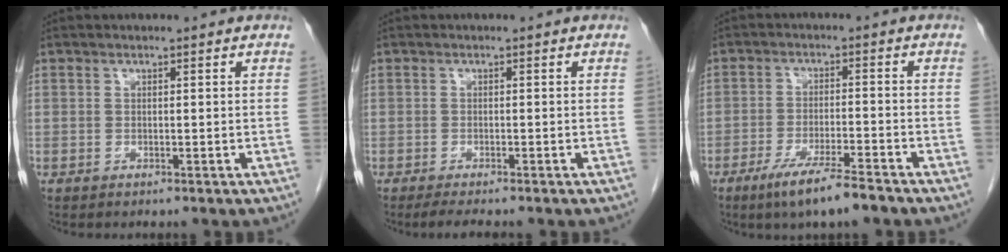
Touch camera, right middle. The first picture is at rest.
{"total": 3.0, "force": [-2.4, 0.3, 1.7], "torque": [-0.031, -0.008, -0.036]}
{"total": 7.9, "force": [-5.6, 0.5, 5.6], "torque": [-0.101, -0.017, -0.097]}